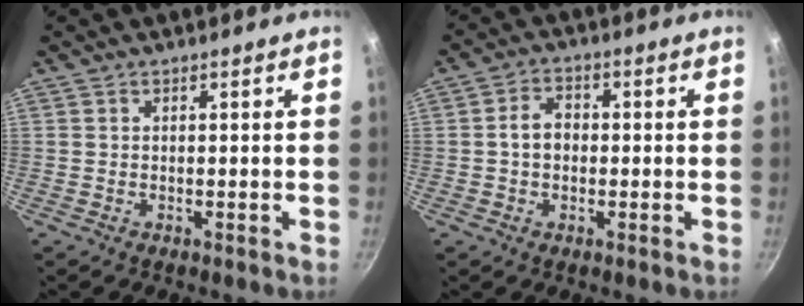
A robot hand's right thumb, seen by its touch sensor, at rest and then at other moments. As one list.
[{"total": 4.8, "force": [-0.2, 3.7, 3.1], "torque": [-0.036, 0.014, -0.007]}]